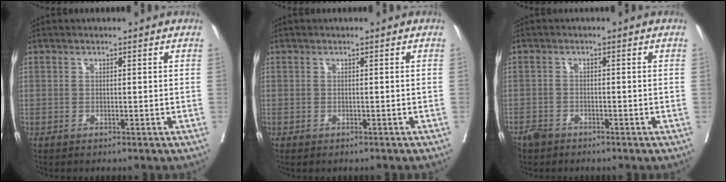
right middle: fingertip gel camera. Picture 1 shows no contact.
{"total": 0.8, "force": [-0.7, 0.4, 0.2], "torque": [-0.004, 0.000, -0.012]}
{"total": 2.2, "force": [-1.8, 1.2, 0.4], "torque": [-0.012, 0.002, -0.033]}